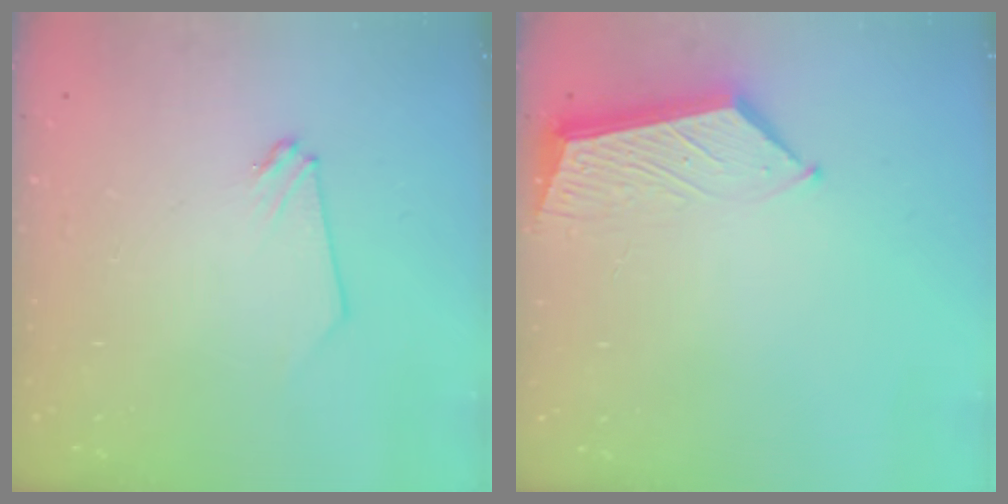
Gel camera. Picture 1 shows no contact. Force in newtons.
{"total": 7.0, "press": 7.0, "slide": 0.1}